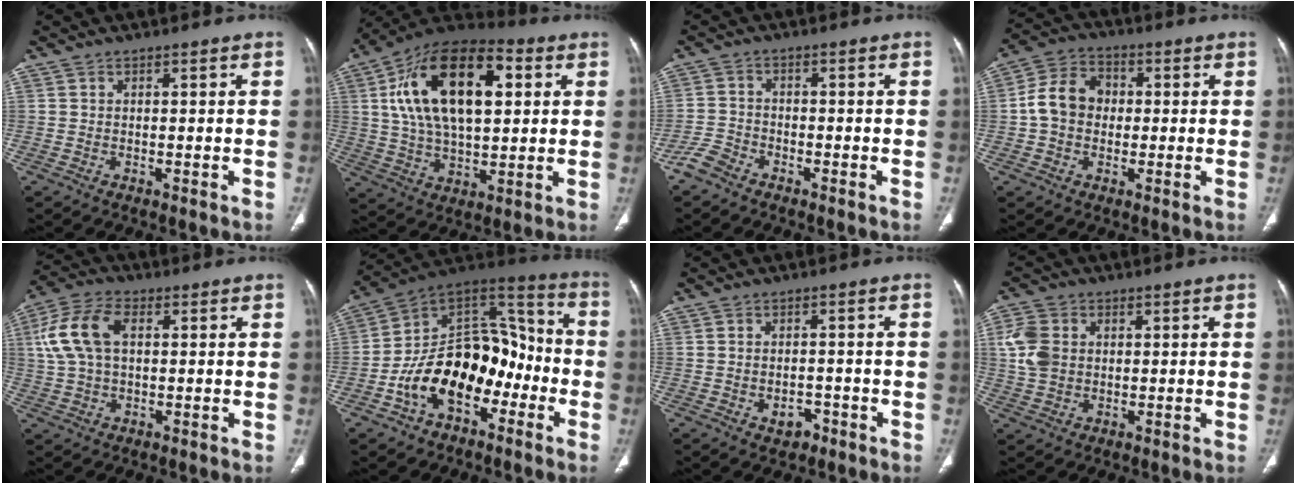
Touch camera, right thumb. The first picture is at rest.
{"total": 23.0, "force": [5.6, 12.1, 18.7], "torque": [-0.302, 0.006, 0.086]}
{"total": 3.6, "force": [-2.9, 1.7, 1.1], "torque": [-0.020, 0.009, -0.065]}
{"total": 9.0, "force": [-0.1, 7.3, 5.3], "torque": [-0.084, 0.026, -0.014]}
{"total": 10.9, "force": [2.3, 6.5, 8.5], "torque": [-0.182, 0.024, 0.041]}
{"total": 20.0, "force": [-6.9, 12.9, 13.7], "torque": [-0.182, 0.083, -0.113]}
{"total": 3.2, "force": [-1.6, 2.2, 1.6], "torque": [-0.010, 0.014, -0.017]}
{"total": 7.3, "force": [1.1, 5.8, 4.4], "torque": [-0.086, 0.004, 0.022]}